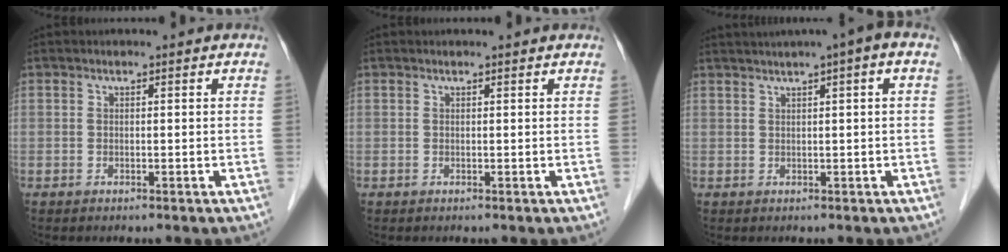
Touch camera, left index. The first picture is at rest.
{"total": 1.1, "force": [1.1, 0.1, 0.2], "torque": [-0.010, 0.008, 0.012]}
{"total": 6.0, "force": [3.3, -0.2, 5.0], "torque": [-0.076, 0.030, 0.048]}